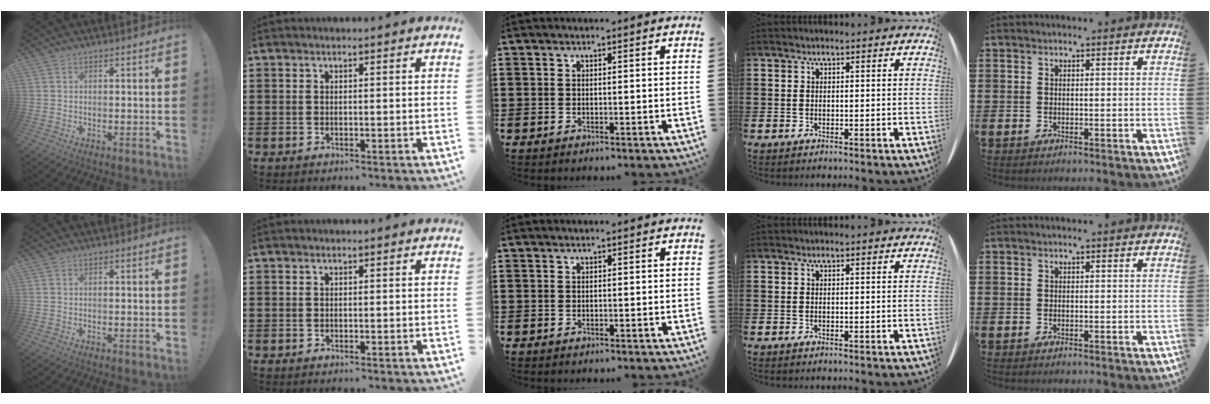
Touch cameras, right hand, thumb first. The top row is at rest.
{}